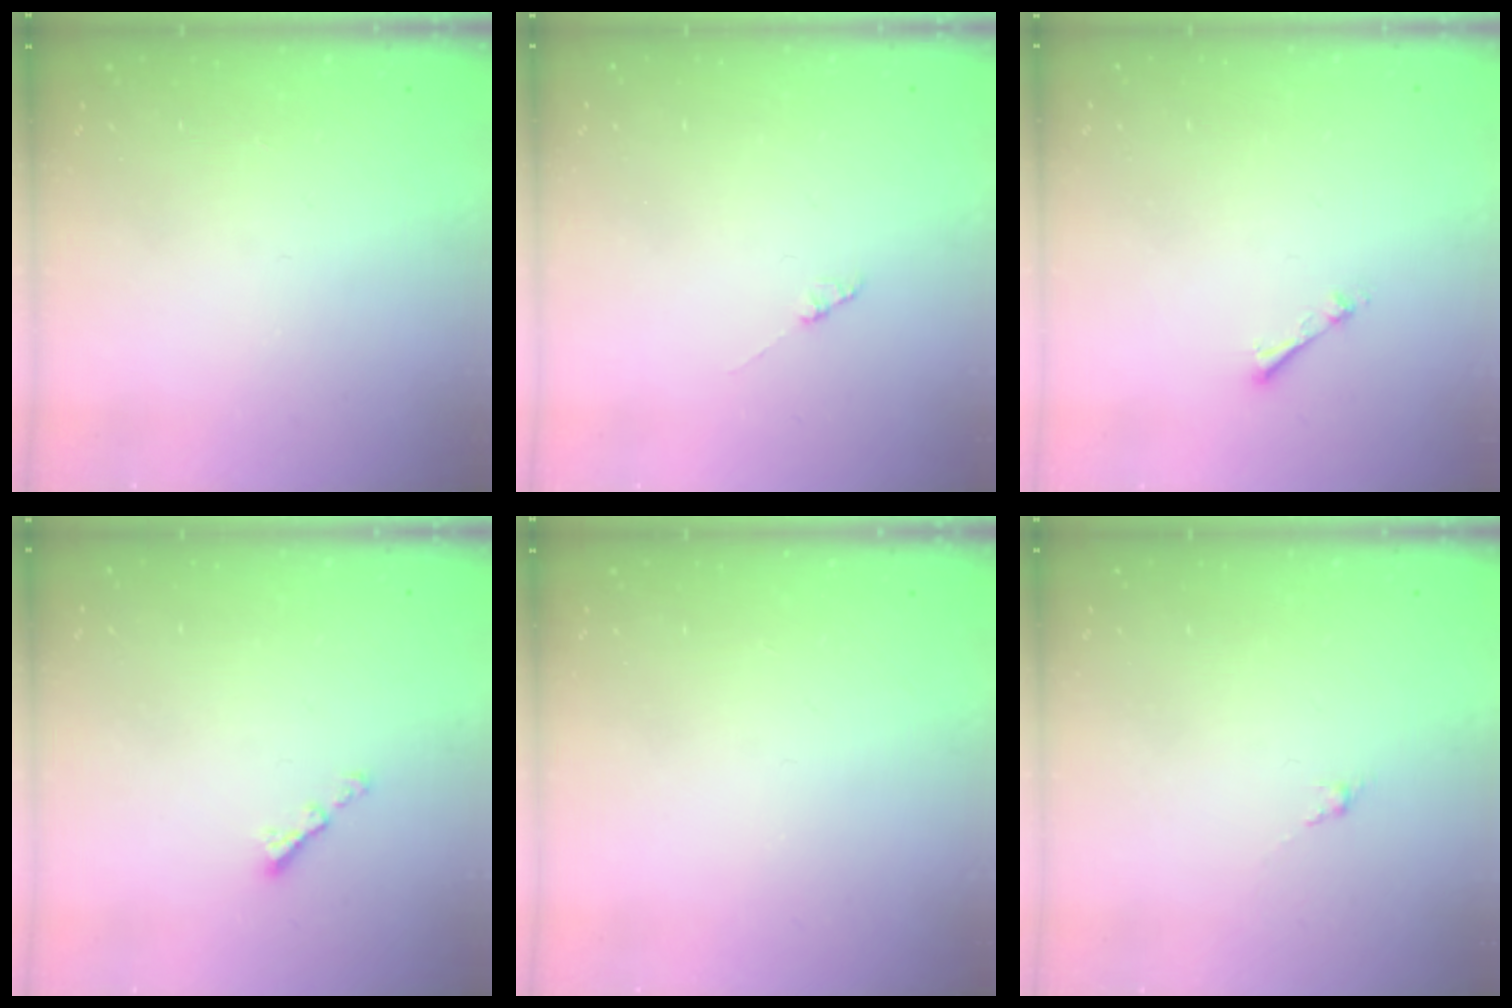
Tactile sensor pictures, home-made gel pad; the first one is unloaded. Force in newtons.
{"total": 0.9, "press": 0.8, "slide": 0.2}
{"total": 2.7, "press": 2.7, "slide": 0.4}
{"total": 2.1, "press": 2.1, "slide": 0.4}
{"total": 0.0}
{"total": 0.0}